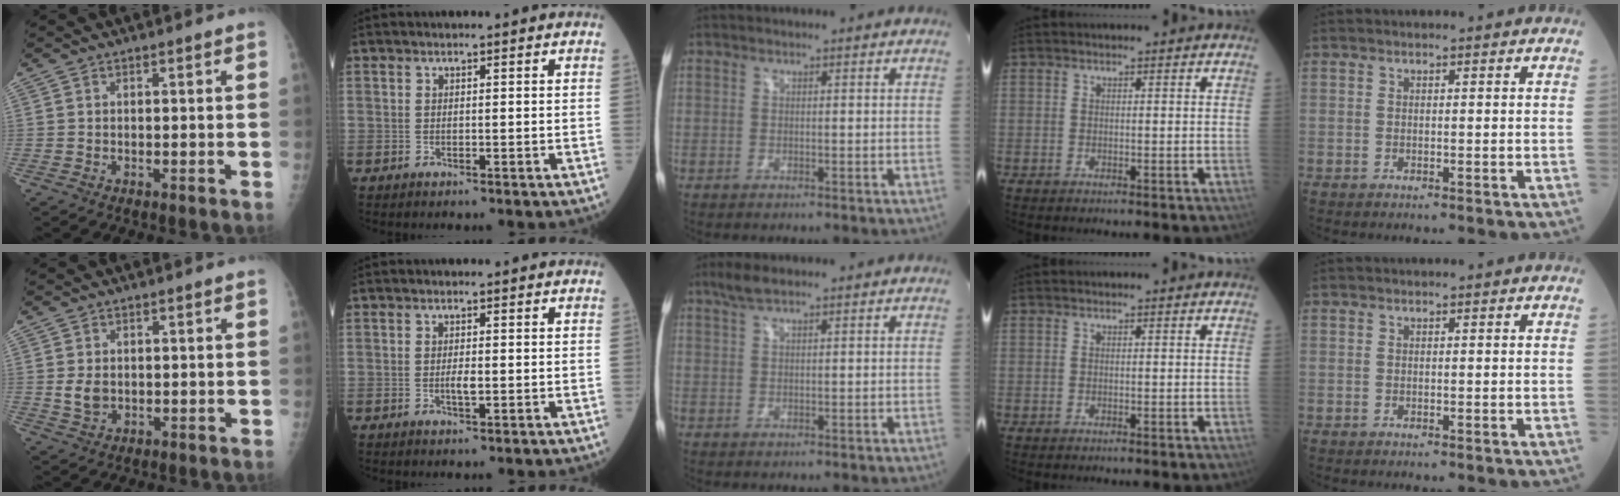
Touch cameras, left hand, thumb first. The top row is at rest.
{"thumb": {"total": 3.3, "force": [0.2, 2.5, 2.1], "torque": [-0.034, -0.006, 0.010]}, "index": {"total": 1.5, "force": [-0.2, 0.3, 1.4], "torque": [-0.029, -0.001, -0.003]}, "middle": {"total": 2.9, "force": [2.2, 0.5, 1.9], "torque": [-0.048, 0.011, 0.045]}}